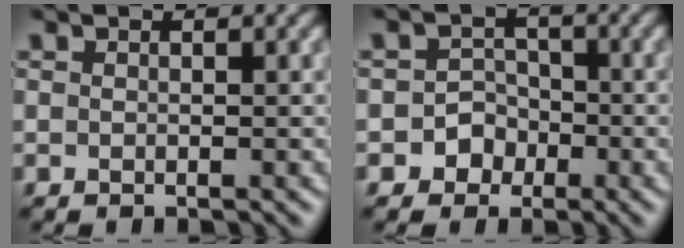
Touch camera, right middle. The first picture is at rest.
{"total": 2.7, "force": [-1.2, 2.4, 0.4], "torque": [0.023, 0.012, -0.034]}